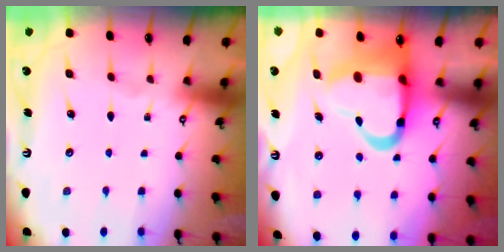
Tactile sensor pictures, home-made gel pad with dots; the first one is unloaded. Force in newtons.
{"total": 14.3, "press": 14.0, "slide": 3.0}